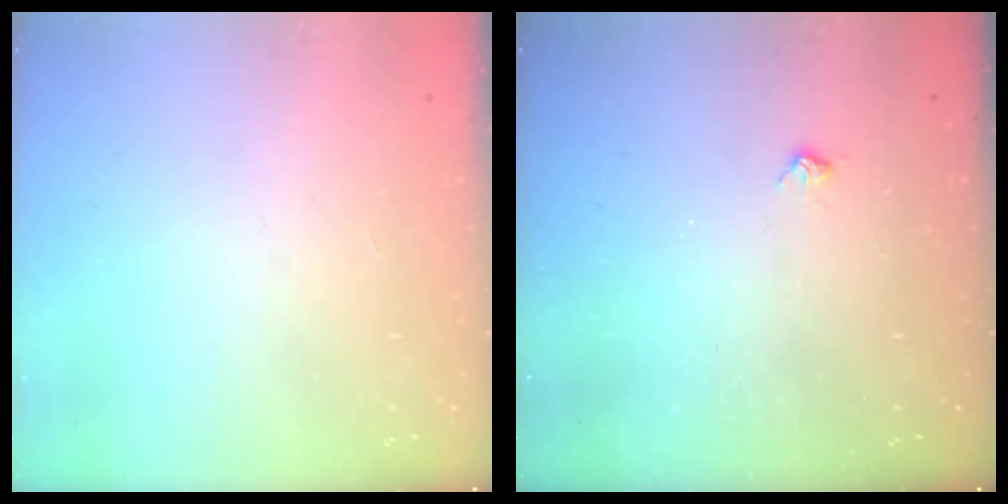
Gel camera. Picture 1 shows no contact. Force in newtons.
{"total": 3.4, "press": 3.3, "slide": 0.7}